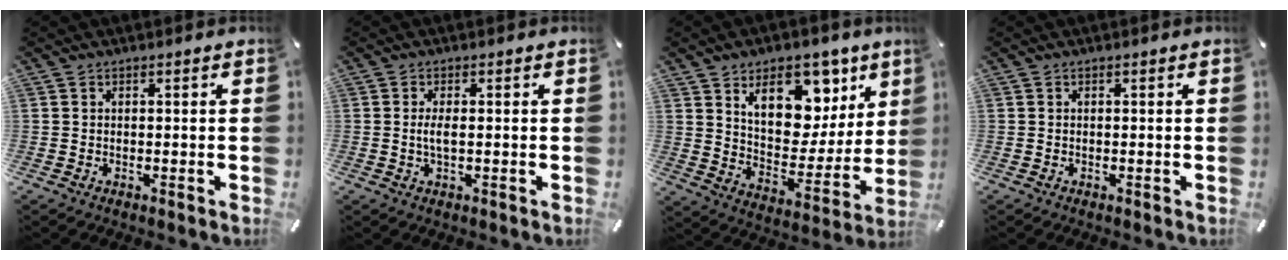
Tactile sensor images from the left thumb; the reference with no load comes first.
{"total": 2.9, "force": [0.0, 0.9, 2.8], "torque": [-0.059, -0.004, -0.004]}
{"total": 16.9, "force": [10.0, 10.5, 8.7], "torque": [-0.122, -0.066, 0.176]}
{"total": 0.0}